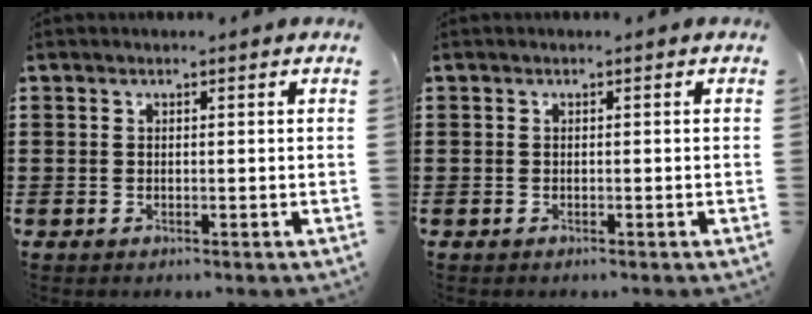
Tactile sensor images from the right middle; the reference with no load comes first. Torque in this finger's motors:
{"motor_torque": [-0.61, -0.19, -0.02, 0.02]}